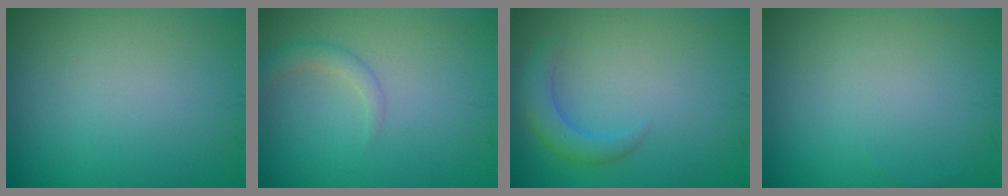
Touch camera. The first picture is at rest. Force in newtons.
{"total": 1.7, "press": 1.7, "slide": 0.1}
{"total": 2.4, "press": 2.4, "slide": 0.1}
{"total": 0.0}